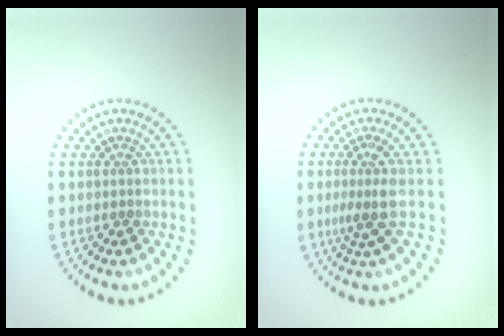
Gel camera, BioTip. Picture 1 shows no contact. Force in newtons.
{"total": 2.7, "press": 2.0, "slide": 1.9}